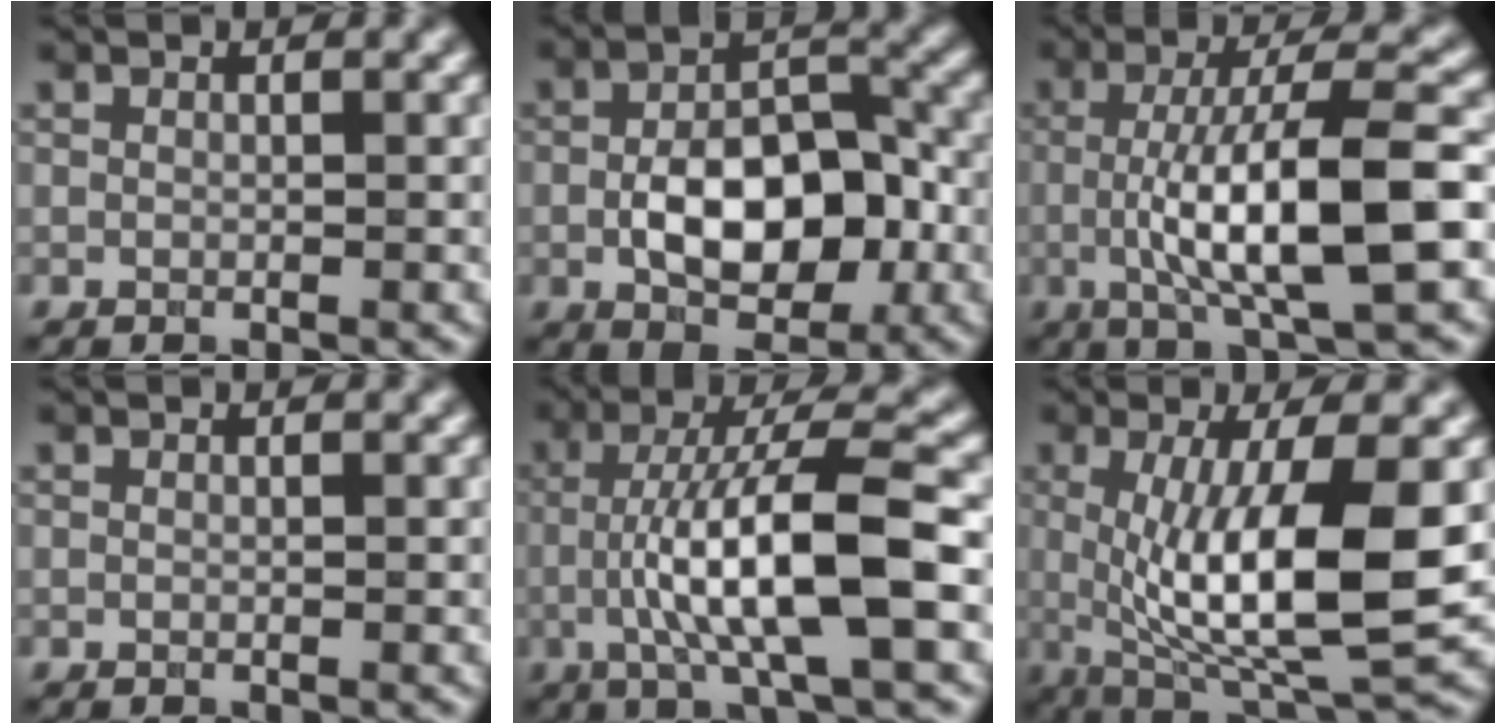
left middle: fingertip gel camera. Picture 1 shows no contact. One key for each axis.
{"total": 7.6, "fx": -1.5, "fy": 4.2, "fz": 6.1, "tx": -0.102, "ty": 0.002, "tz": -0.027}
{"total": 10.0, "fx": -1.5, "fy": 2.4, "fz": 9.6, "tx": -0.144, "ty": 0.004, "tz": -0.025}
{"total": 0.0}
{"total": 9.5, "fx": -1.7, "fy": 1.7, "fz": 9.2, "tx": -0.153, "ty": 0.011, "tz": -0.029}
{"total": 10.7, "fx": -0.2, "fy": 2.9, "fz": 10.3, "tx": -0.171, "ty": -0.018, "tz": 0.007}